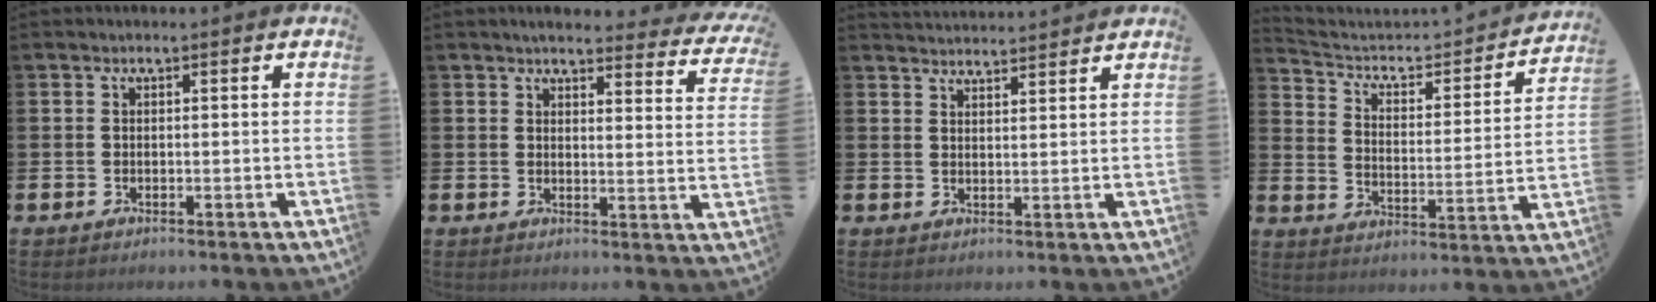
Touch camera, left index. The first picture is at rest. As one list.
[{"total": 3.5, "force": [3.3, 0.5, 0.8], "torque": [-0.018, -0.026, 0.053]}, {"total": 3.2, "force": [3.1, 0.1, -0.1], "torque": [-0.003, -0.019, 0.058]}, {"total": 5.3, "force": [4.6, 2.1, 1.6], "torque": [-0.064, -0.034, 0.070]}]